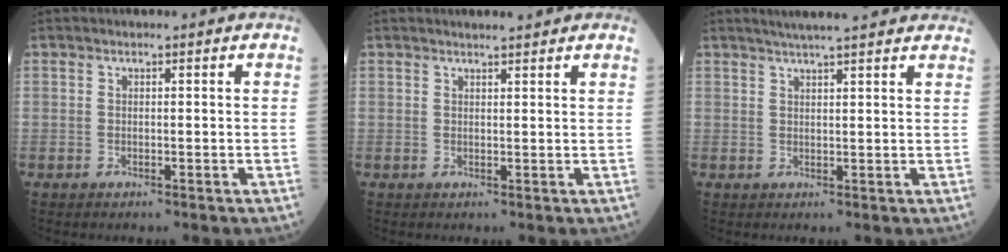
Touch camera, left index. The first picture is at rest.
{"total": 2.8, "force": [2.5, 0.4, 1.3], "torque": [-0.018, 0.012, 0.032]}
{"total": 11.0, "force": [9.5, 1.2, 5.5], "torque": [-0.074, 0.031, 0.113]}